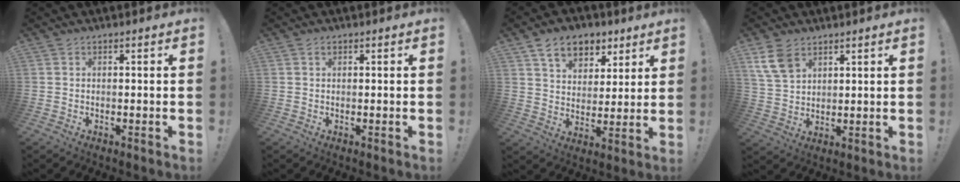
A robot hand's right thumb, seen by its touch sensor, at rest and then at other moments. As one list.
[{"total": 0.9, "force": [0.5, 0.6, 0.4], "torque": [-0.007, 0.002, 0.008]}, {"total": 11.7, "force": [6.8, 7.8, 5.3], "torque": [-0.075, -0.035, 0.129]}, {"total": 8.7, "force": [5.2, 5.4, 4.5], "torque": [-0.094, -0.016, 0.104]}]